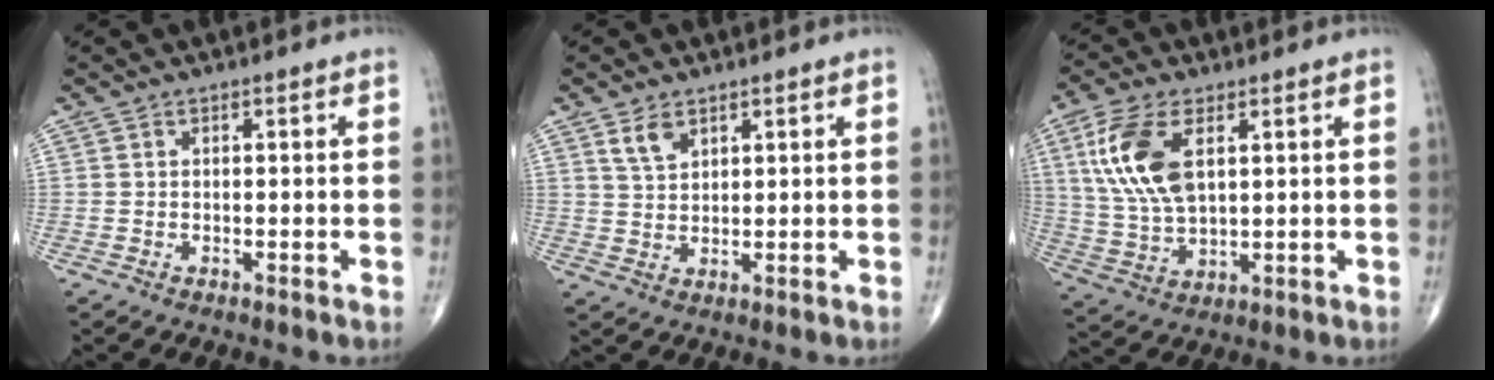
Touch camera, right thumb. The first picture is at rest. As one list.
[{"total": 3.8, "force": [2.4, 2.1, 2.2], "torque": [-0.033, -0.013, 0.051]}, {"total": 13.3, "force": [4.3, 6.6, 10.7], "torque": [-0.228, -0.010, 0.091]}]